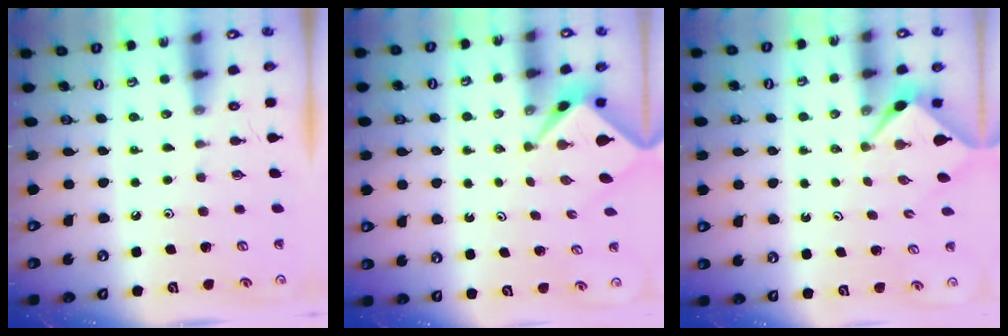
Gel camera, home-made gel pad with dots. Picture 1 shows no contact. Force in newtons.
{"total": 1.6, "press": 1.6, "slide": 0.3}
{"total": 2.4, "press": 2.4, "slide": 0.1}